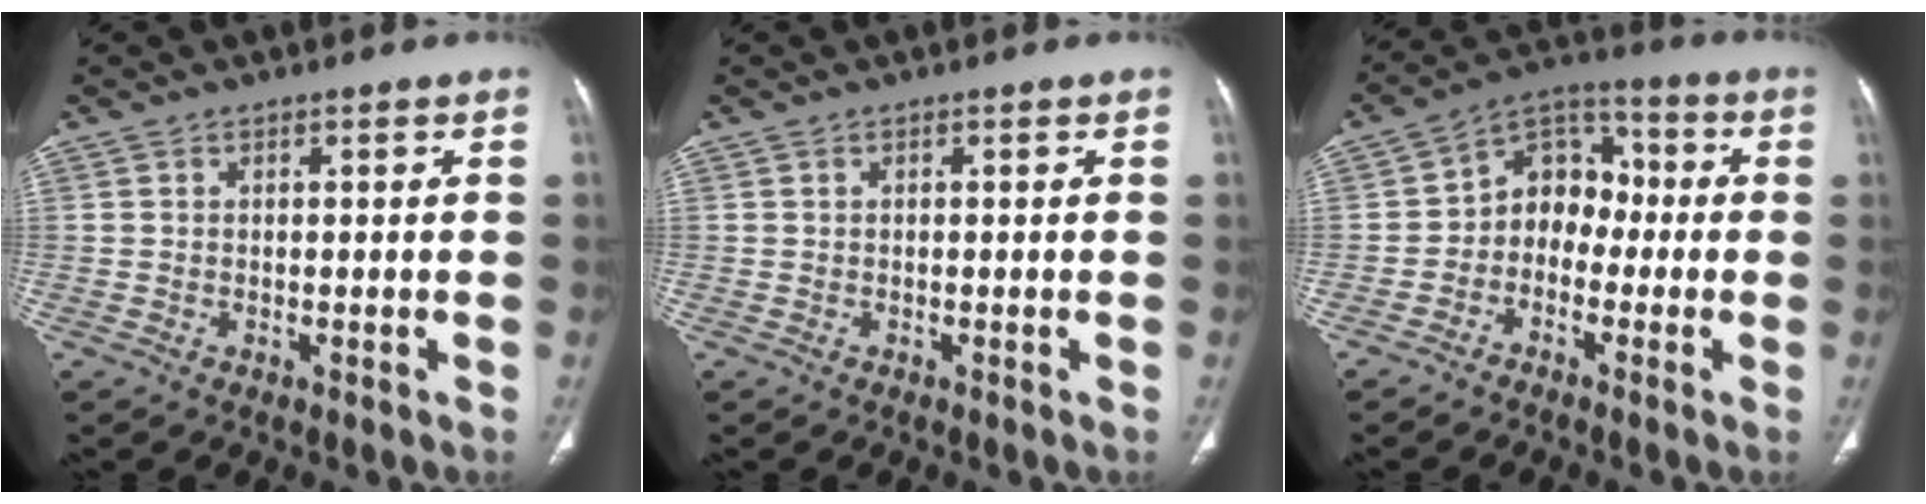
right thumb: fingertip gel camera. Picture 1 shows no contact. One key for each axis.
{"total": 0.0}
{"total": 9.2, "fx": -1.6, "fy": 7.4, "fz": 5.2, "tx": -0.046, "ty": 0.043, "tz": -0.048}